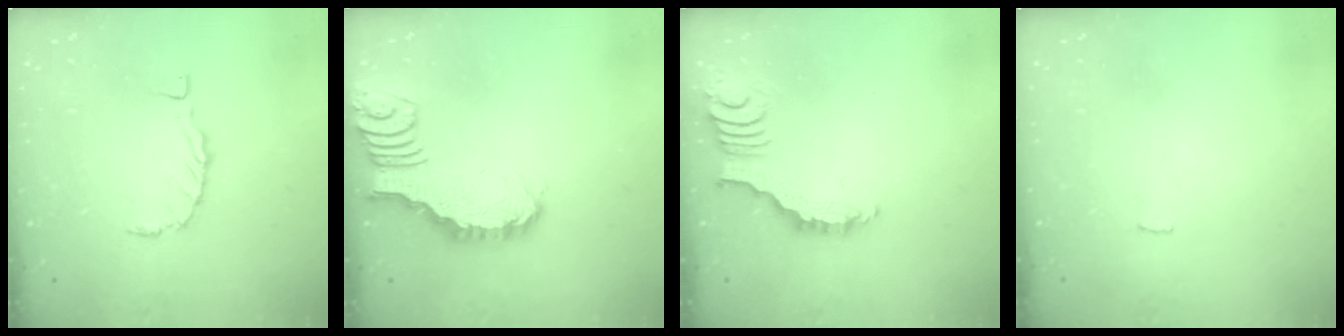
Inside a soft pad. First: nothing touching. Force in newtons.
{"total": 2.5, "press": 2.5, "slide": 0.2}
{"total": 2.0, "press": 2.0, "slide": 0.2}
{"total": 2.3, "press": 2.3, "slide": 0.2}